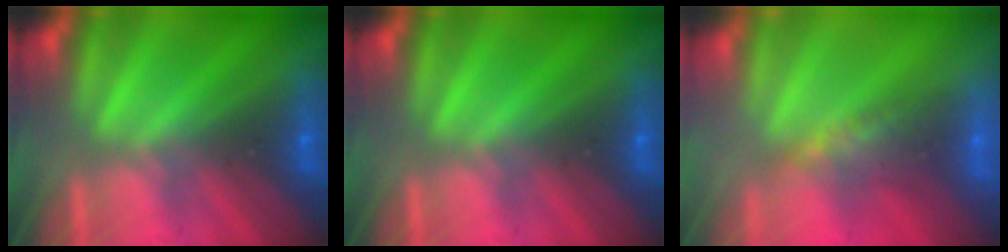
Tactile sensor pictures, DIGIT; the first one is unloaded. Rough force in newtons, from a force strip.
{"total": 0.0}
{"total": 8.5}